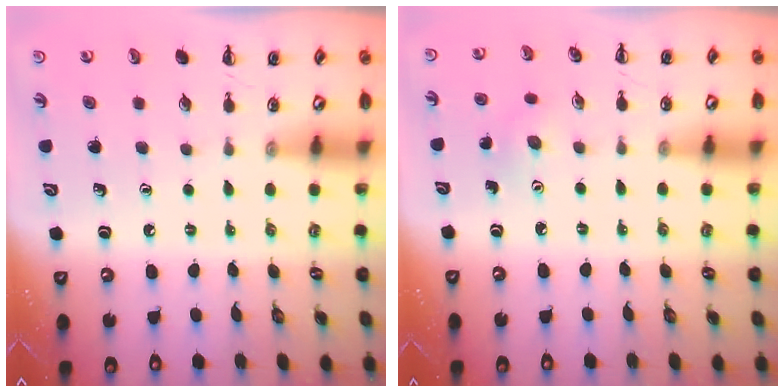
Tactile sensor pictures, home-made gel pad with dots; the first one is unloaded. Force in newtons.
{"total": 3.5, "press": 3.4, "slide": 0.9}